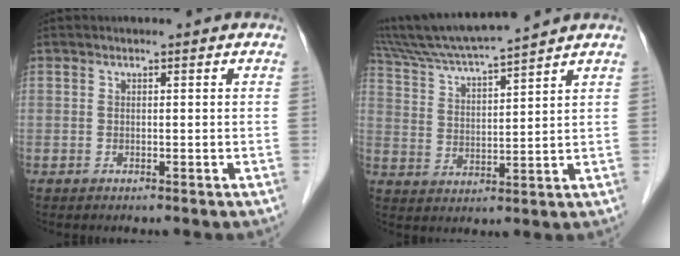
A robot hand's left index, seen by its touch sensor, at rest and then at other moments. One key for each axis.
{"total": 11.7, "fx": 10.5, "fy": -0.9, "fz": 5.0, "tx": -0.100, "ty": 0.012, "tz": 0.188}